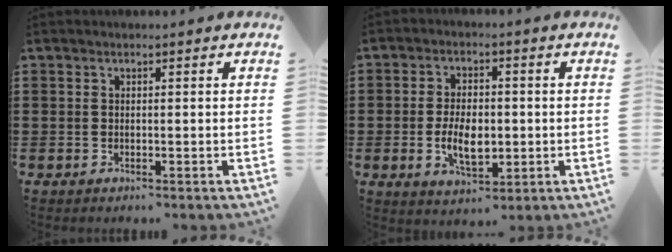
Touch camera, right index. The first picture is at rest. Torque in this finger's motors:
{"motor_torque": [1.39, 0.74, 0.29, 0.12]}